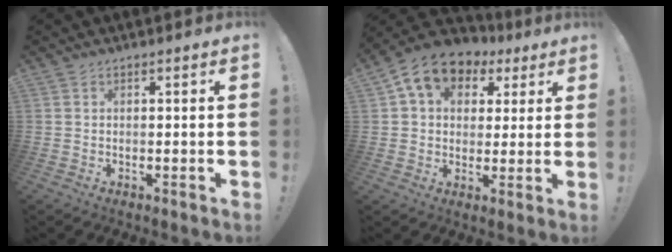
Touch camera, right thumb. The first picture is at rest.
{"total": 12.0, "force": [5.7, 8.8, 5.9], "torque": [-0.094, -0.023, 0.109]}